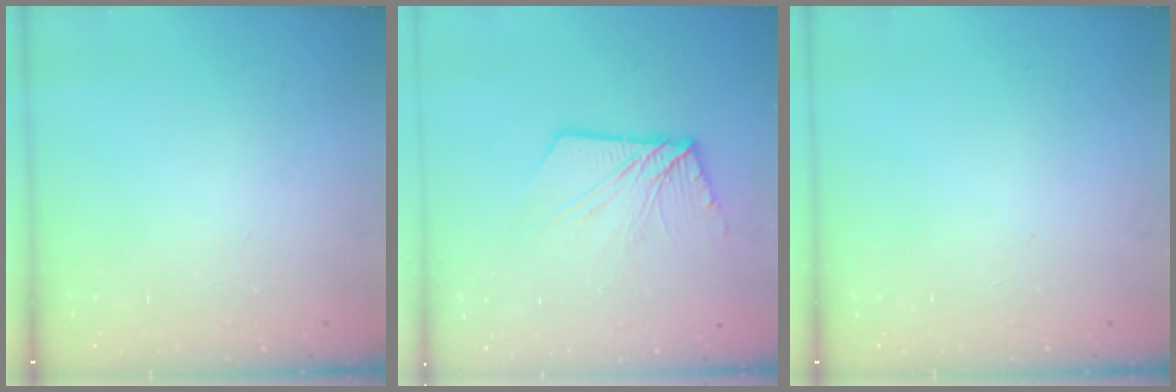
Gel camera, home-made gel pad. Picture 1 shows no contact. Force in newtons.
{"total": 11.5, "press": 11.4, "slide": 1.0}
{"total": 0.0}